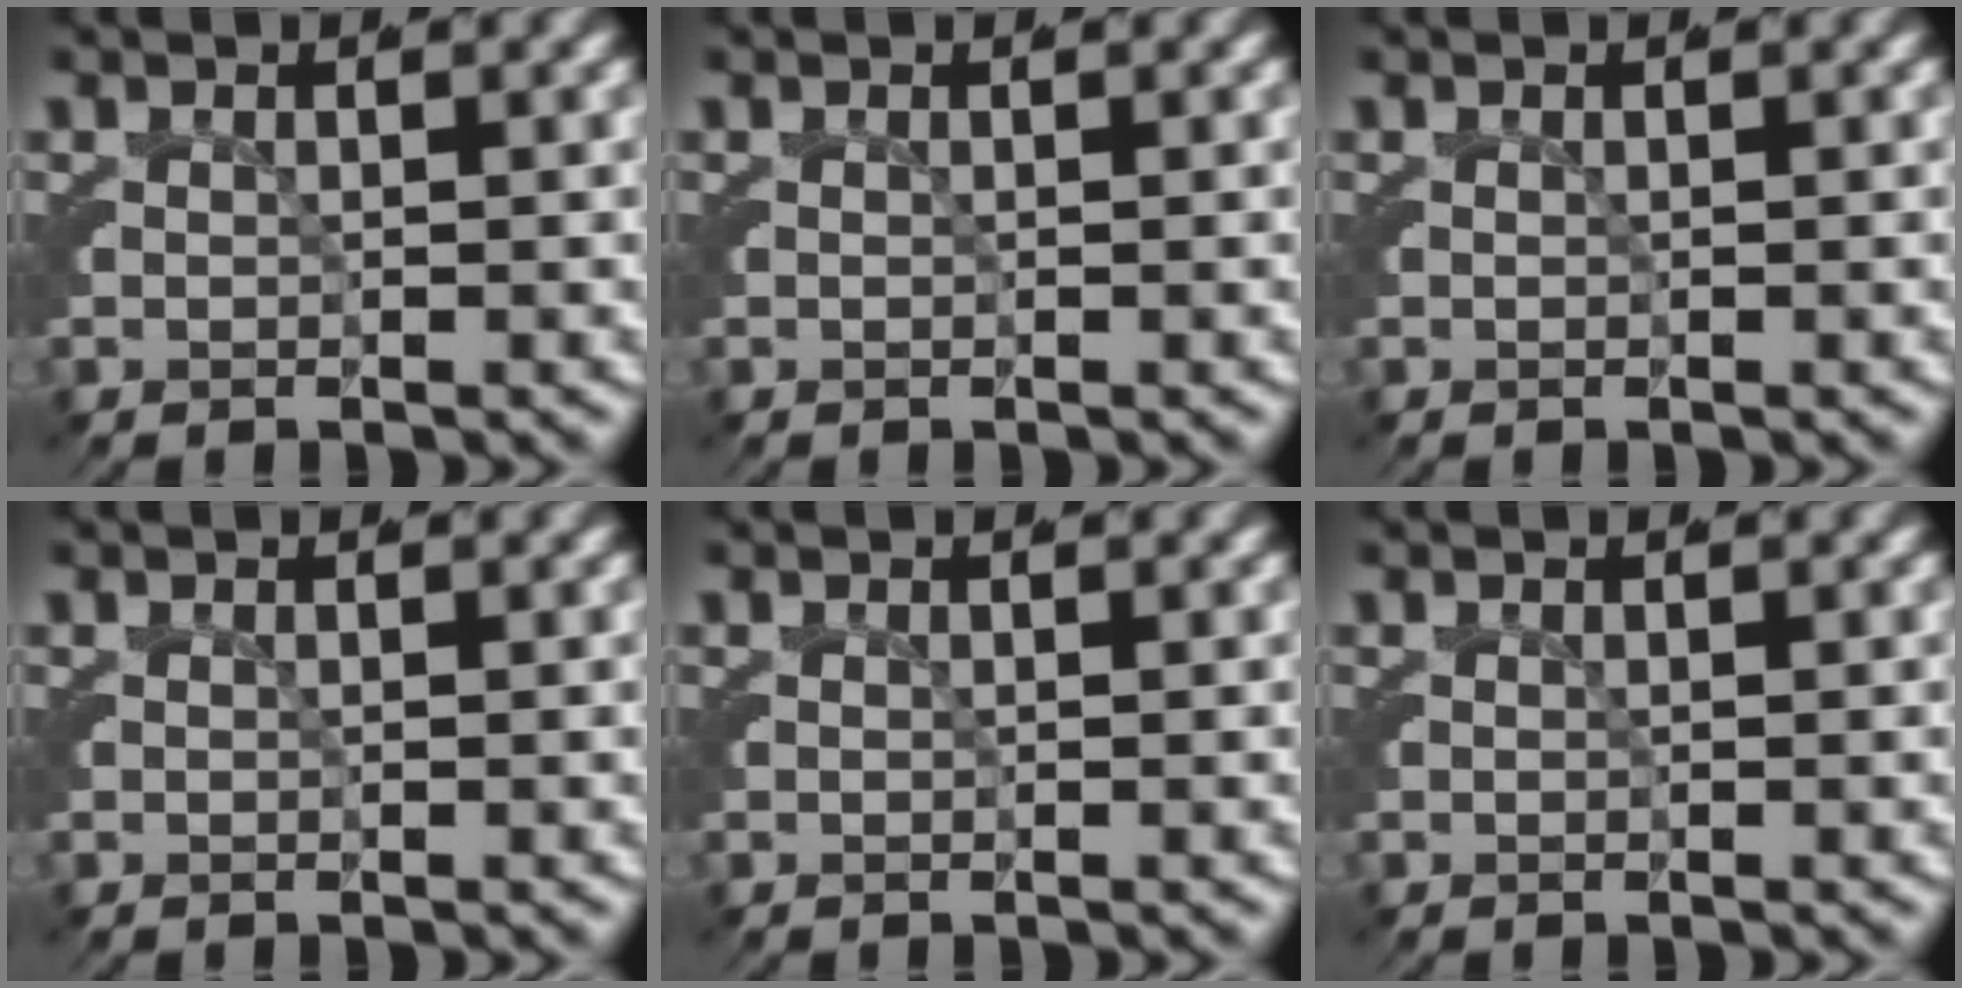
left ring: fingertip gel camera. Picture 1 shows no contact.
{"total": 0.0}
{"total": 0.0}
{"total": 0.0}
{"total": 0.0}
{"total": 0.0}